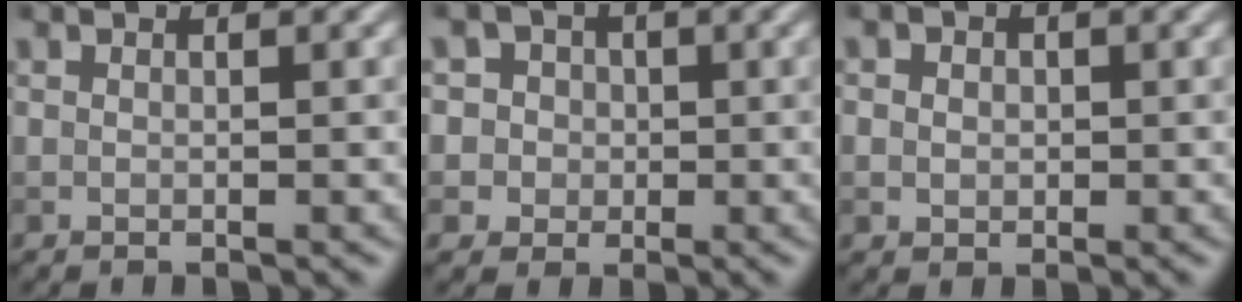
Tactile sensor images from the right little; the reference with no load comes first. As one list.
[{"total": 5.4, "force": [1.4, 5.0, 1.4], "torque": [-0.011, 0.031, 0.000]}, {"total": 2.6, "force": [0.8, 2.2, 1.2], "torque": [-0.010, 0.014, -0.004]}]